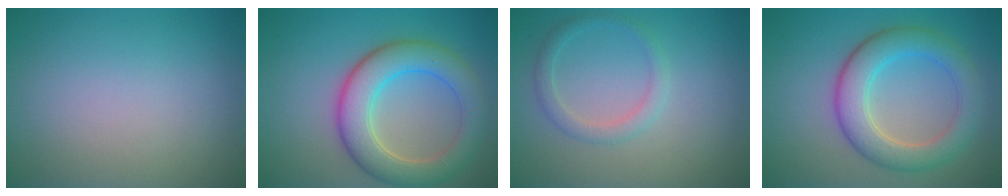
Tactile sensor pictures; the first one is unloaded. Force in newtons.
{"total": 6.9, "press": 6.9, "slide": 0.5}
{"total": 1.9, "press": 1.9, "slide": 0.2}
{"total": 5.7, "press": 5.7, "slide": 0.2}